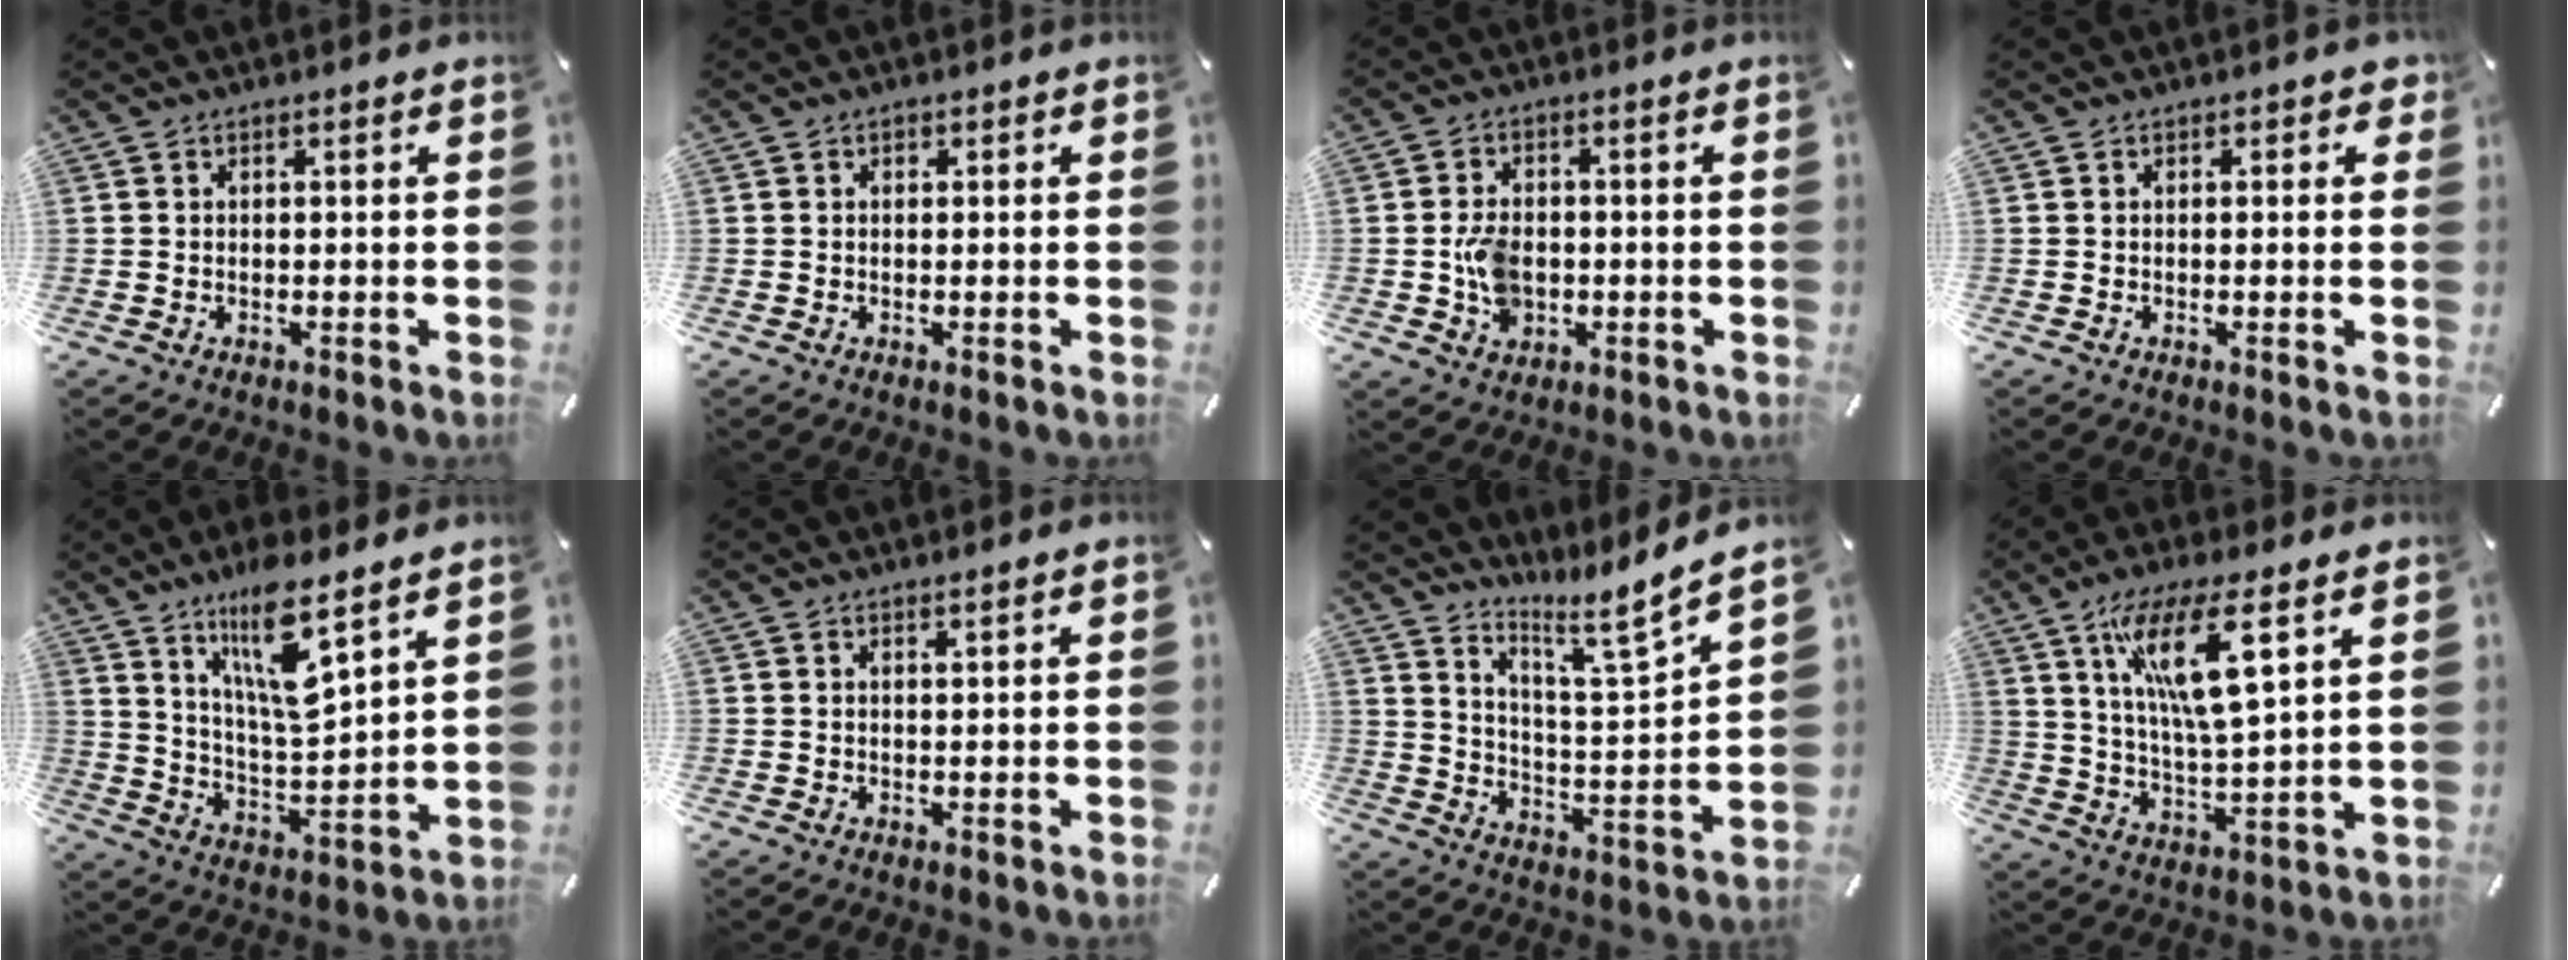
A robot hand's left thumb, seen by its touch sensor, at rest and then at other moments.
{"total": 0.6, "force": [0.1, 0.5, 0.2], "torque": [-0.004, 0.004, 0.002]}
{"total": 7.1, "force": [-1.1, 5.4, 4.5], "torque": [-0.099, 0.001, -0.022]}
{"total": 1.2, "force": [0.2, 0.8, 0.8], "torque": [-0.007, 0.003, 0.001]}
{"total": 13.9, "force": [9.7, 3.4, 9.4], "torque": [-0.176, -0.047, 0.167]}
{"total": 0.8, "force": [0.8, -0.2, 0.3], "torque": [-0.006, -0.003, 0.014]}
{"total": 10.0, "force": [8.6, 0.7, 5.1], "torque": [-0.084, -0.080, 0.140]}
{"total": 14.8, "force": [7.3, 3.8, 12.2], "torque": [-0.235, -0.003, 0.124]}